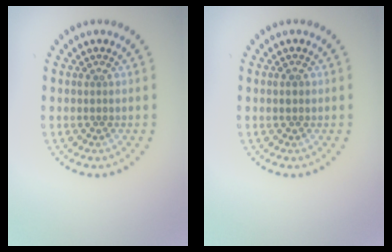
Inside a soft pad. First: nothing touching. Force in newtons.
{"total": 1.0, "press": 1.0, "slide": 0.1}